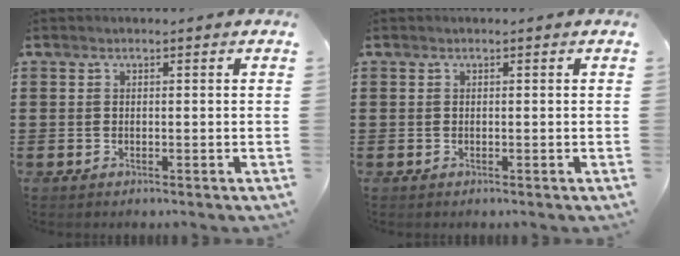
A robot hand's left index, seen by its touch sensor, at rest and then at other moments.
{"total": 0.0}